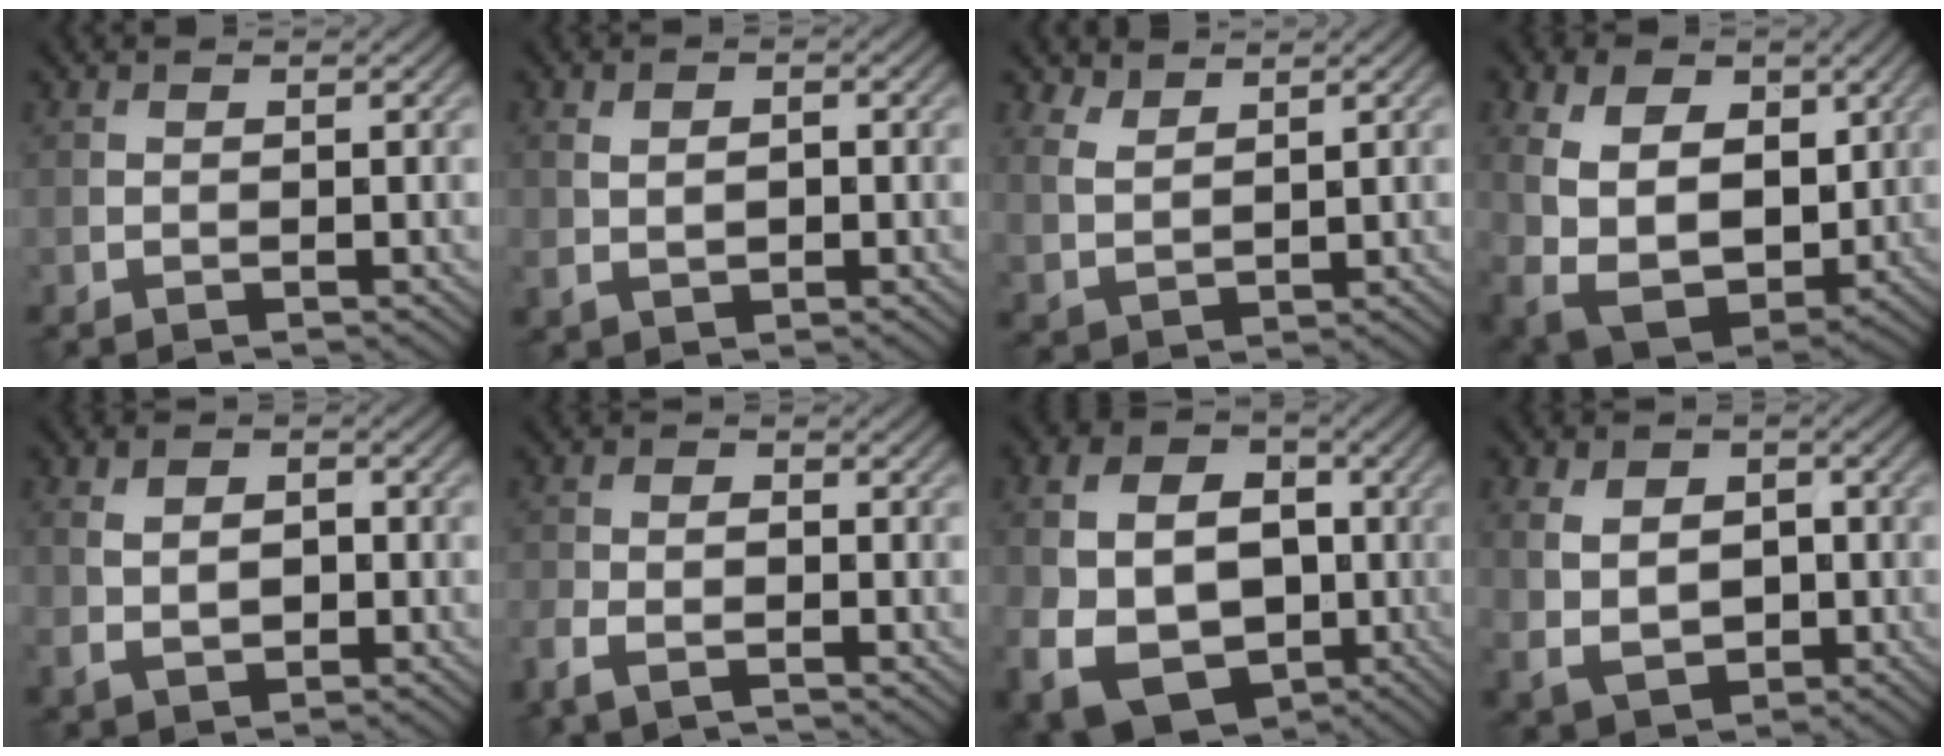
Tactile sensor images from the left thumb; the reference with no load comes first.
{"total": 3.0, "force": [0.1, 2.0, 2.3], "torque": [-0.050, -0.002, 0.004]}
{"total": 4.1, "force": [3.1, 1.8, 1.9], "torque": [-0.049, -0.008, 0.076]}
{"total": 13.3, "force": [2.3, 9.2, 9.3], "torque": [-0.203, 0.004, 0.048]}
{"total": 4.9, "force": [-0.2, 3.3, 3.5], "torque": [-0.069, -0.003, -0.003]}
{"total": 3.8, "force": [-2.3, 1.6, 2.5], "torque": [-0.054, -0.005, -0.052]}
{"total": 15.0, "force": [-2.8, 11.6, 9.0], "torque": [-0.197, -0.029, -0.037]}
{"total": 8.1, "force": [0.2, 6.2, 5.2], "torque": [-0.104, -0.002, 0.001]}